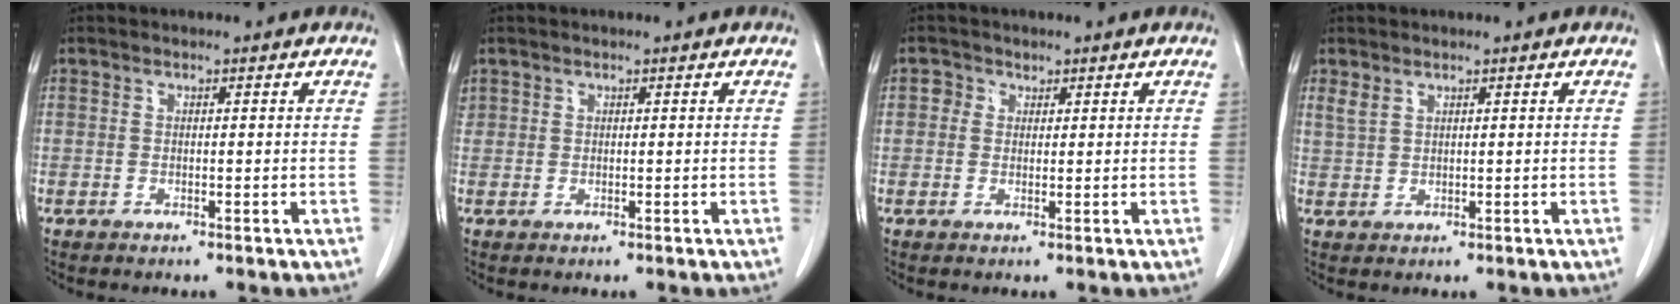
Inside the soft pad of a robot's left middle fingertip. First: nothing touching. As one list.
[{"total": 1.2, "force": [0.7, 0.9, 0.1], "torque": [0.004, 0.014, 0.013]}, {"total": 1.6, "force": [0.7, 1.4, 0.3], "torque": [0.005, 0.001, 0.006]}, {"total": 1.6, "force": [1.3, 0.7, 0.7], "torque": [-0.017, 0.006, 0.031]}]